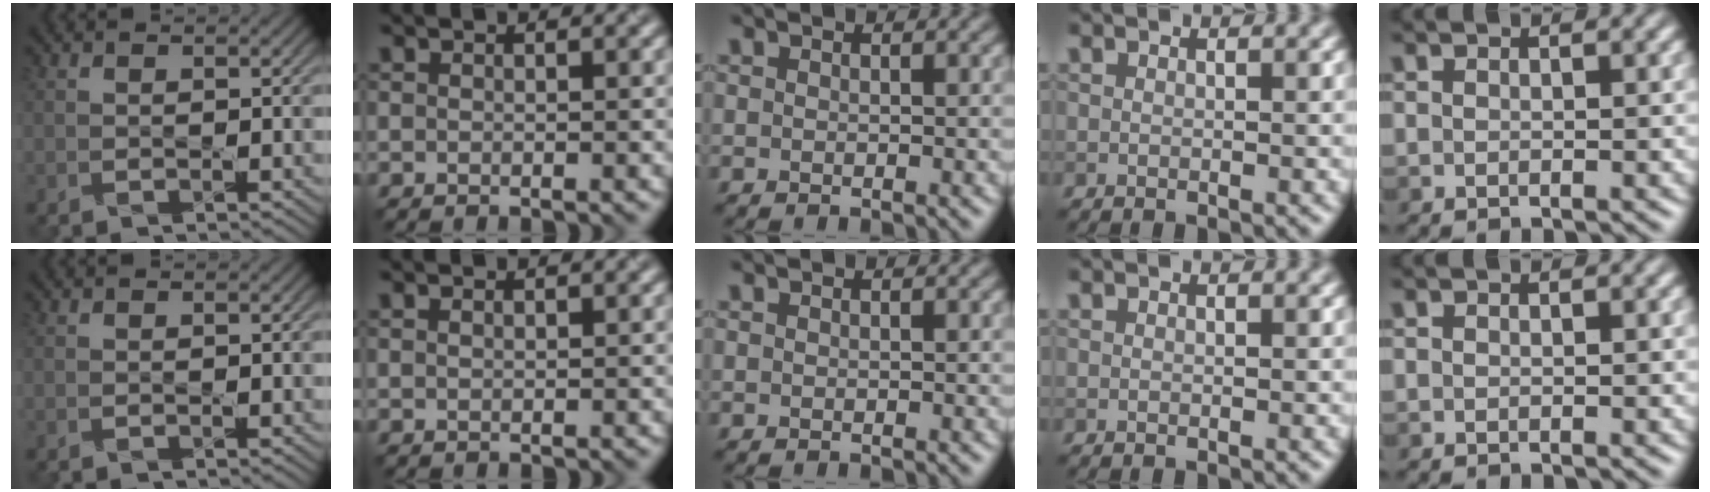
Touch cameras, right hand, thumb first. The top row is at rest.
{"index": {"total": 0.6, "force": [0.4, 0.2, 0.3], "torque": [-0.007, 0.001, 0.009]}}